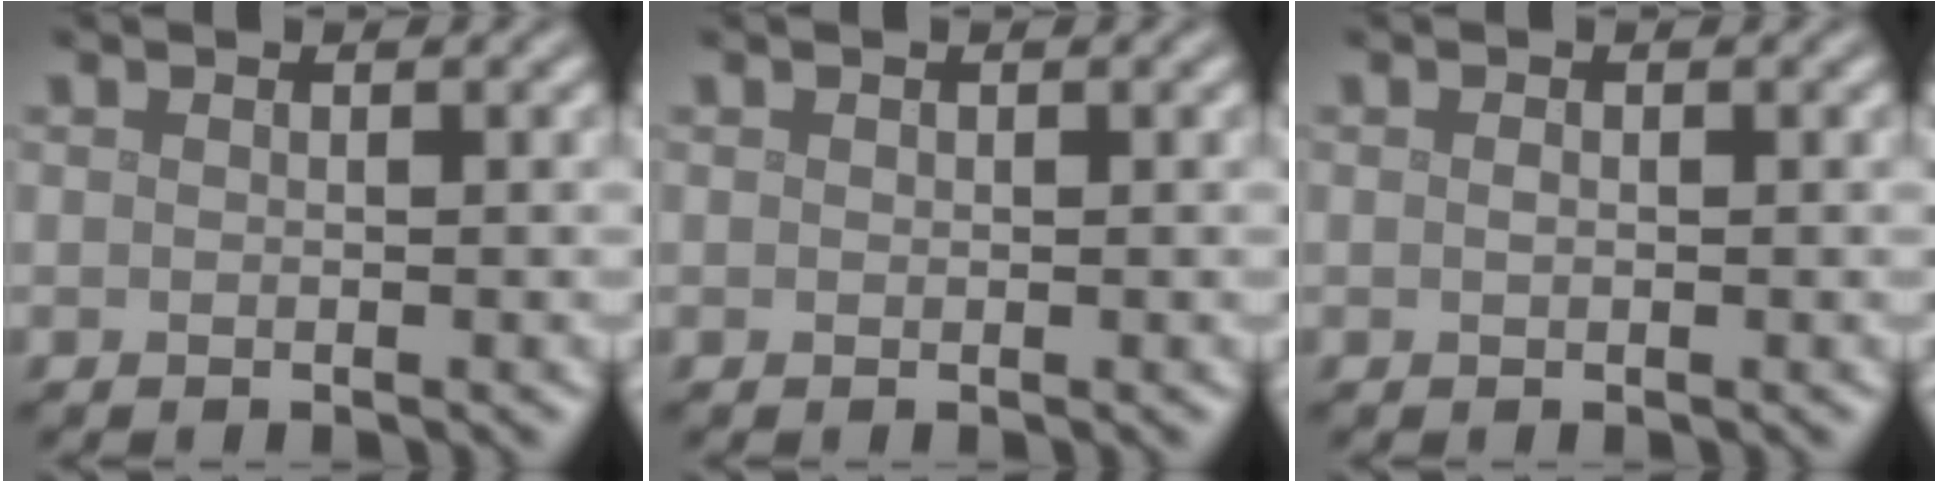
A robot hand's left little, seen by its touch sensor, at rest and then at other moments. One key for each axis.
{"total": 0.0}
{"total": 0.5, "fx": 0.0, "fy": 0.3, "fz": 0.4, "tx": -0.010, "ty": -0.001, "tz": 0.000}